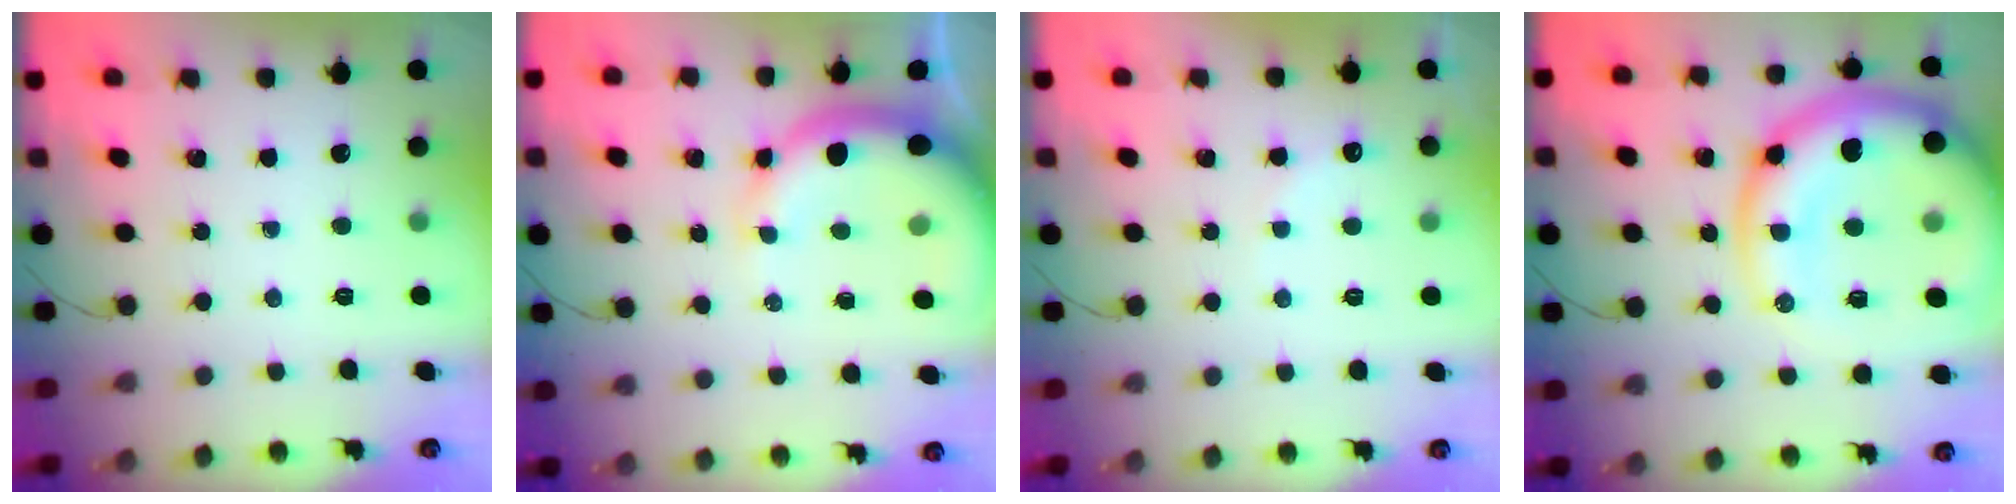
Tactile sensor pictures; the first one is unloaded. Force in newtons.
{"total": 11.0, "press": 10.7, "slide": 2.4}
{"total": 6.8, "press": 6.6, "slide": 1.5}
{"total": 23.4, "press": 22.8, "slide": 5.2}